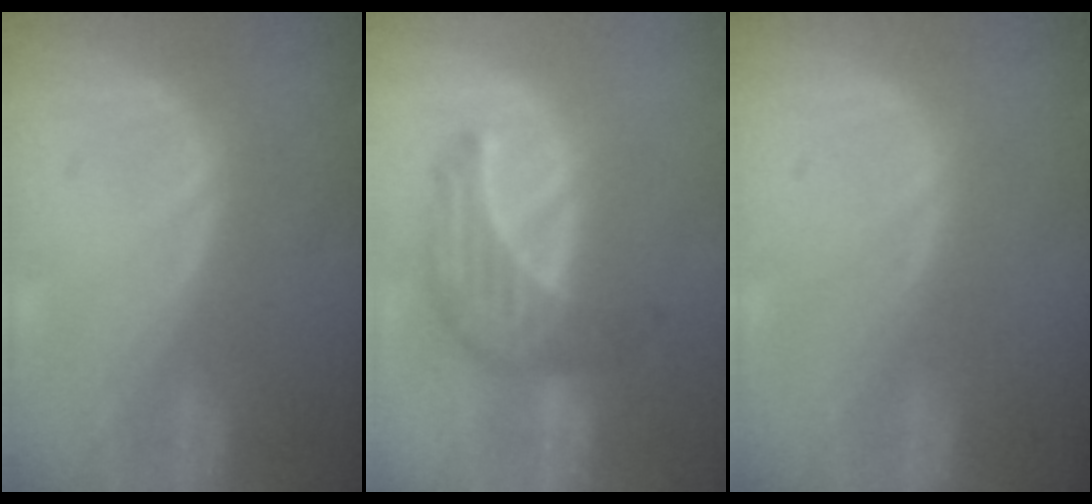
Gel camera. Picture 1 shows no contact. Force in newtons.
{"total": 7.0, "press": 6.9, "slide": 0.5}
{"total": 0.0}